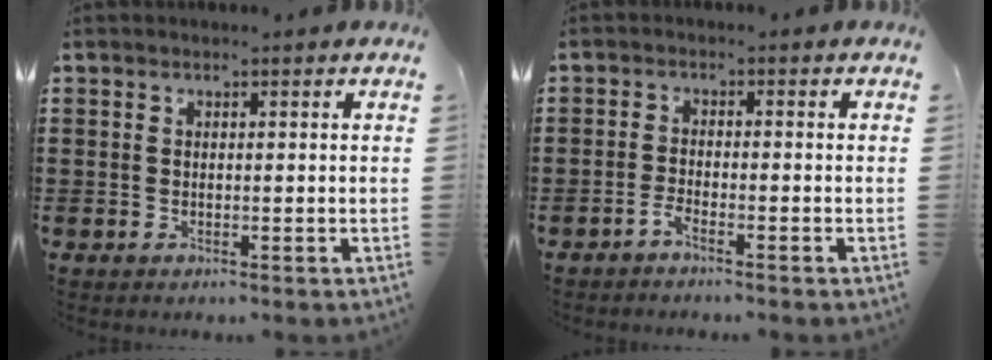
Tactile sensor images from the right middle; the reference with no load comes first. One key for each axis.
{"total": 1.6, "fx": -1.3, "fy": 0.1, "fz": 1.0, "tx": -0.021, "ty": -0.001, "tz": -0.024}